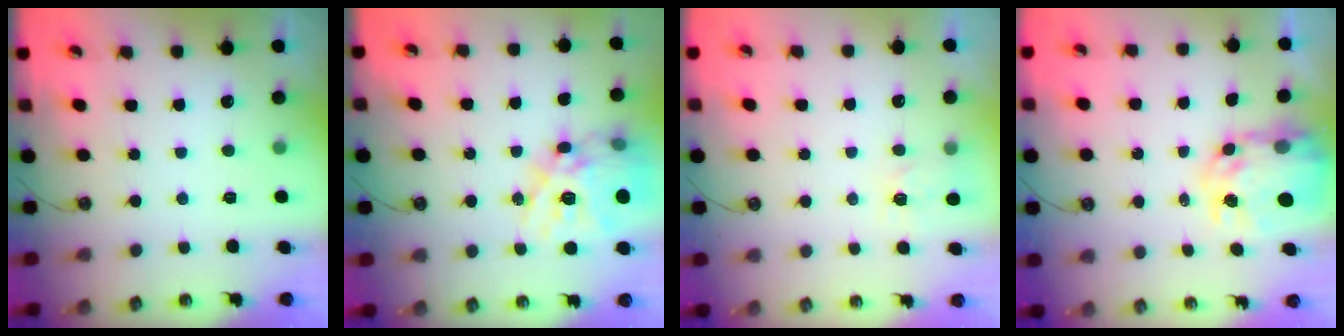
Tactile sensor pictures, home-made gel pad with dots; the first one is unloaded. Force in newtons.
{"total": 22.3, "press": 22.2, "slide": 2.3}
{"total": 5.6, "press": 5.6, "slide": 0.6}
{"total": 9.7, "press": 9.6, "slide": 0.9}